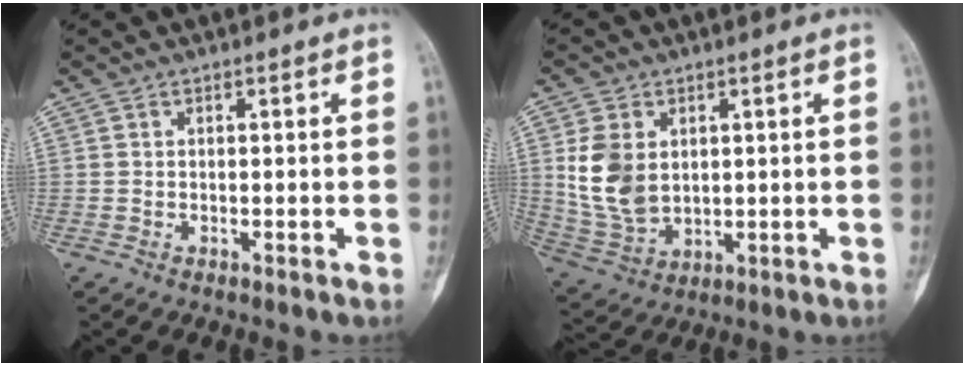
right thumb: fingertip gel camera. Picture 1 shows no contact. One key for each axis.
{"total": 10.7, "fx": 2.0, "fy": 7.5, "fz": 7.3, "tx": -0.134, "ty": -0.010, "tz": 0.057}